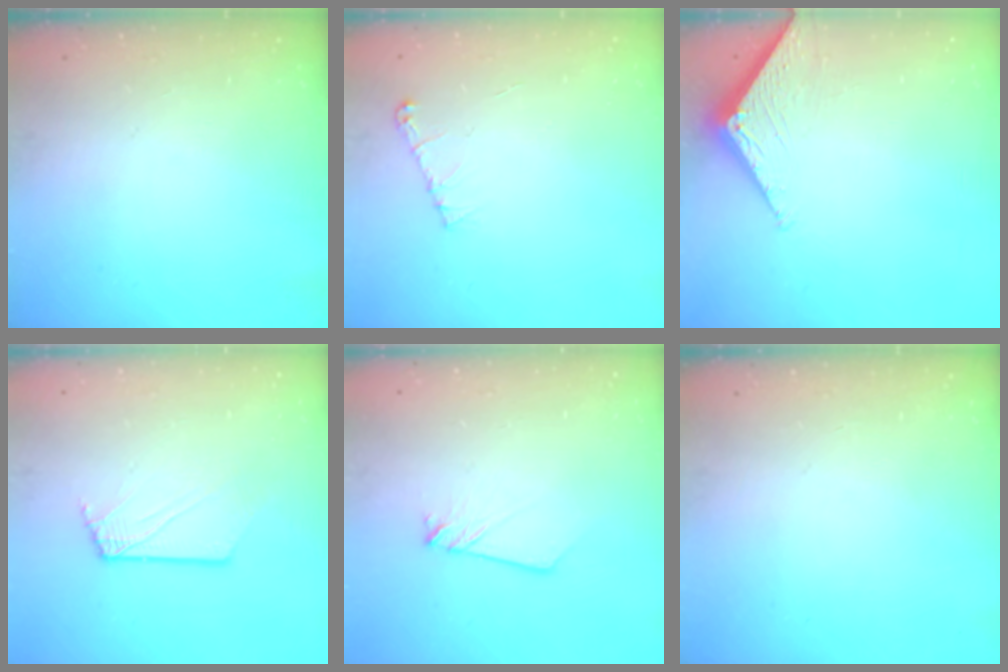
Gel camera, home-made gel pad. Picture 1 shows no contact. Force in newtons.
{"total": 5.9, "press": 5.9, "slide": 0.7}
{"total": 2.8, "press": 2.8, "slide": 0.3}
{"total": 2.6, "press": 2.6, "slide": 0.3}
{"total": 2.4, "press": 2.4, "slide": 0.2}
{"total": 0.0}